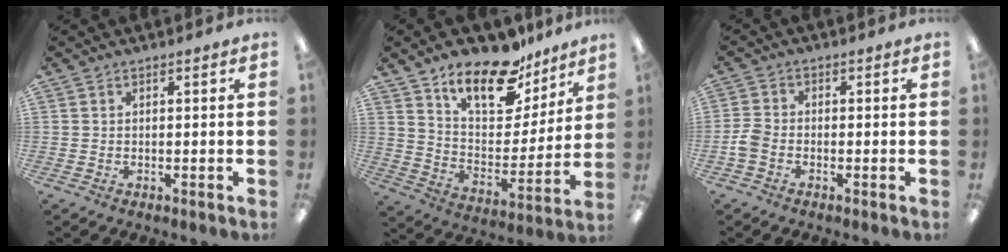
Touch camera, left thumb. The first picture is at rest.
{"total": 17.3, "force": [12.8, 7.9, 8.6], "torque": [-0.137, -0.088, 0.225]}
{"total": 3.6, "force": [-1.6, 2.3, 2.3], "torque": [-0.050, 0.006, -0.030]}